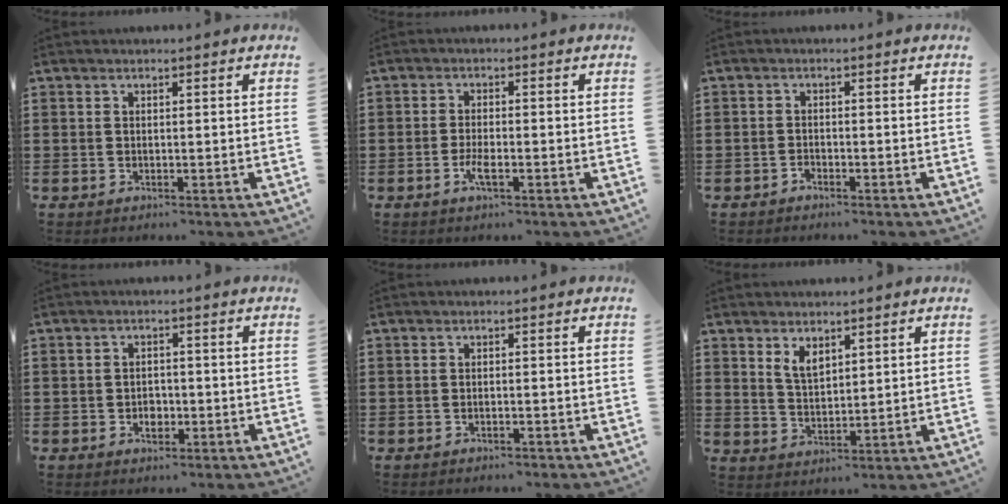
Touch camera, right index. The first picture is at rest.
{"total": 2.9, "force": [-1.2, 0.8, 2.5], "torque": [-0.049, -0.001, -0.024]}
{"total": 1.0, "force": [-0.9, 0.3, 0.1], "torque": [-0.004, 0.004, -0.021]}
{"total": 2.2, "force": [-0.8, 1.6, 1.2], "torque": [-0.017, -0.001, -0.018]}
{"total": 0.9, "force": [-0.9, 0.1, 0.2], "torque": [-0.008, -0.002, -0.017]}
{"total": 3.4, "force": [2.3, 1.8, 1.9], "torque": [-0.044, 0.004, 0.042]}